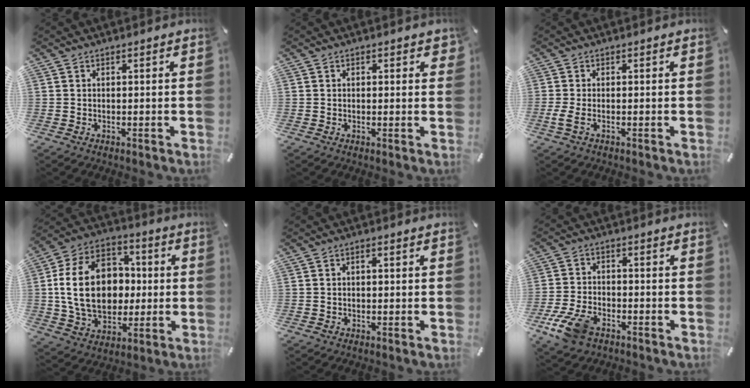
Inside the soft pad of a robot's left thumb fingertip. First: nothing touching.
{"total": 1.1, "force": [0.4, 0.8, 0.7], "torque": [0.001, -0.001, 0.002]}
{"total": 2.4, "force": [-0.6, 0.9, 2.1], "torque": [-0.043, -0.001, -0.011]}
{"total": 20.7, "force": [-0.1, 15.6, 13.5], "torque": [-0.281, 0.013, -0.001]}
{"total": 1.1, "force": [0.0, 0.7, 0.8], "torque": [-0.016, 0.006, -0.003]}
{"total": 9.0, "force": [-5.2, 5.1, 5.3], "torque": [-0.119, 0.016, -0.096]}